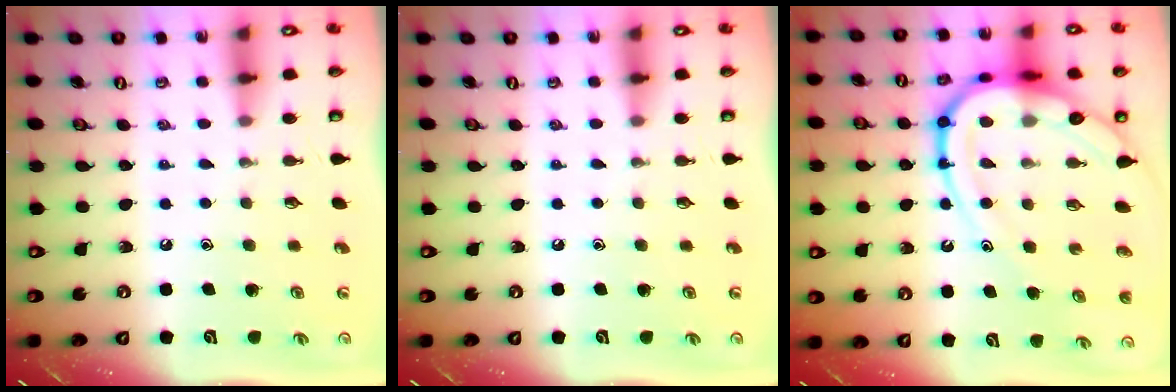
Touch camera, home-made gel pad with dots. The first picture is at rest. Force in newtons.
{"total": 0.0}
{"total": 19.1, "press": 19.0, "slide": 1.9}